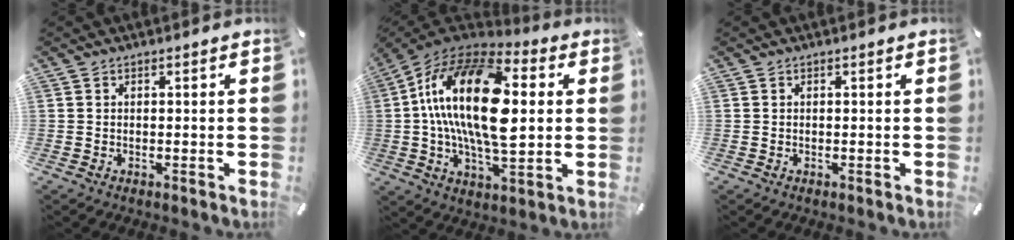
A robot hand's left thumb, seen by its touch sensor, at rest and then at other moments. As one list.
[{"total": 25.4, "force": [3.0, 12.9, 21.7], "torque": [-0.431, -0.001, 0.041]}, {"total": 0.0}]